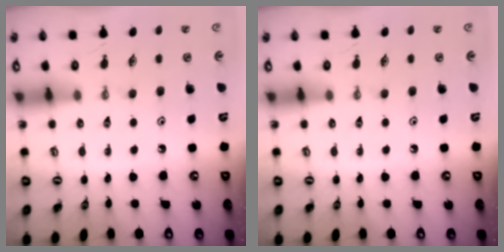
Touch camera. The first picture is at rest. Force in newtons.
{"total": 0.0}